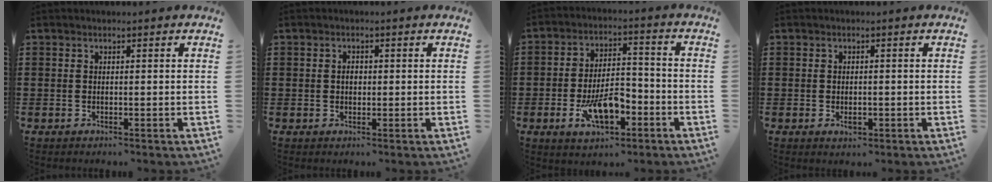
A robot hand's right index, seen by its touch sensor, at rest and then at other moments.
{"total": 1.5, "force": [0.1, 0.9, 1.2], "torque": [-0.024, 0.005, 0.001]}
{"total": 9.0, "force": [-3.8, 4.0, 7.1], "torque": [-0.122, 0.002, -0.064]}
{"total": 1.5, "force": [-0.4, 0.8, 1.2], "torque": [-0.024, -0.001, -0.007]}